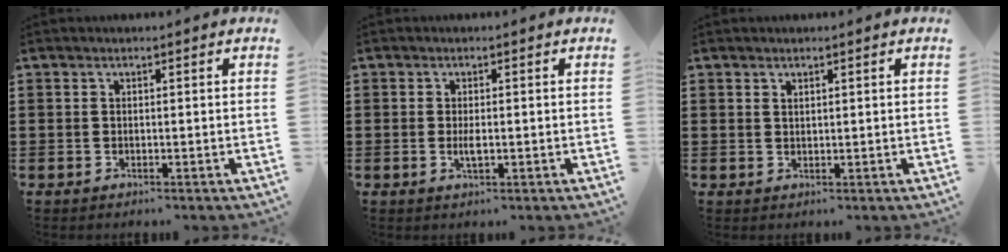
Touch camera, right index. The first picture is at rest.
{"total": 2.1, "force": [-0.3, 0.6, 1.9], "torque": [-0.043, -0.004, -0.007]}
{"total": 0.8, "force": [0.7, 0.4, 0.3], "torque": [-0.006, 0.002, 0.012]}